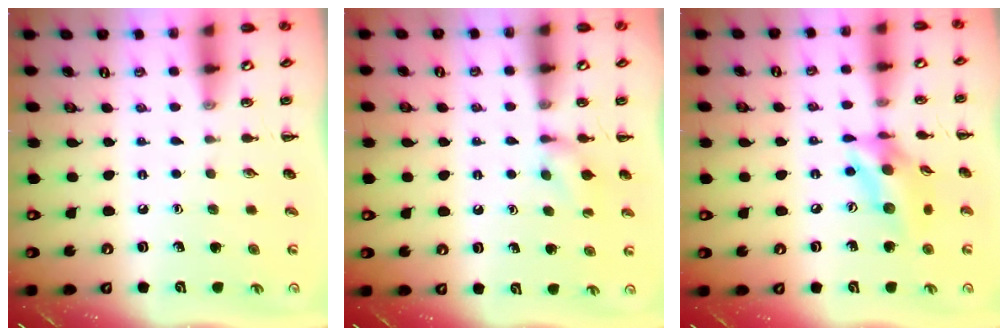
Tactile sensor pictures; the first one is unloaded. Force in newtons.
{"total": 6.0, "press": 5.7, "slide": 2.0}
{"total": 13.2, "press": 12.9, "slide": 2.9}